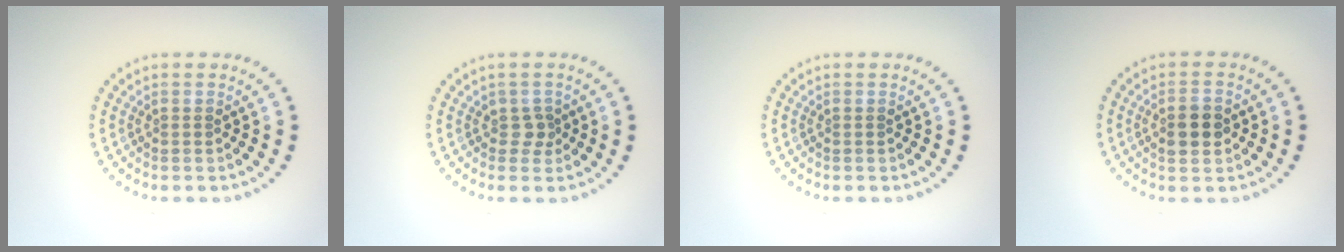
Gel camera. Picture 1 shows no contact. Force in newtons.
{"total": 1.2, "press": 1.0, "slide": 0.7}
{"total": 0.0}
{"total": 2.8, "press": 2.8, "slide": 0.1}